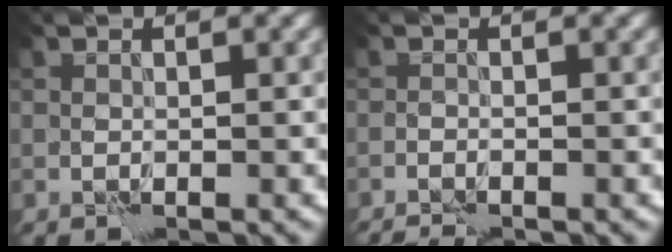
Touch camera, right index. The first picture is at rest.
{"total": 2.1, "force": [-2.1, -0.1, 0.6], "torque": [-0.020, -0.011, -0.036]}